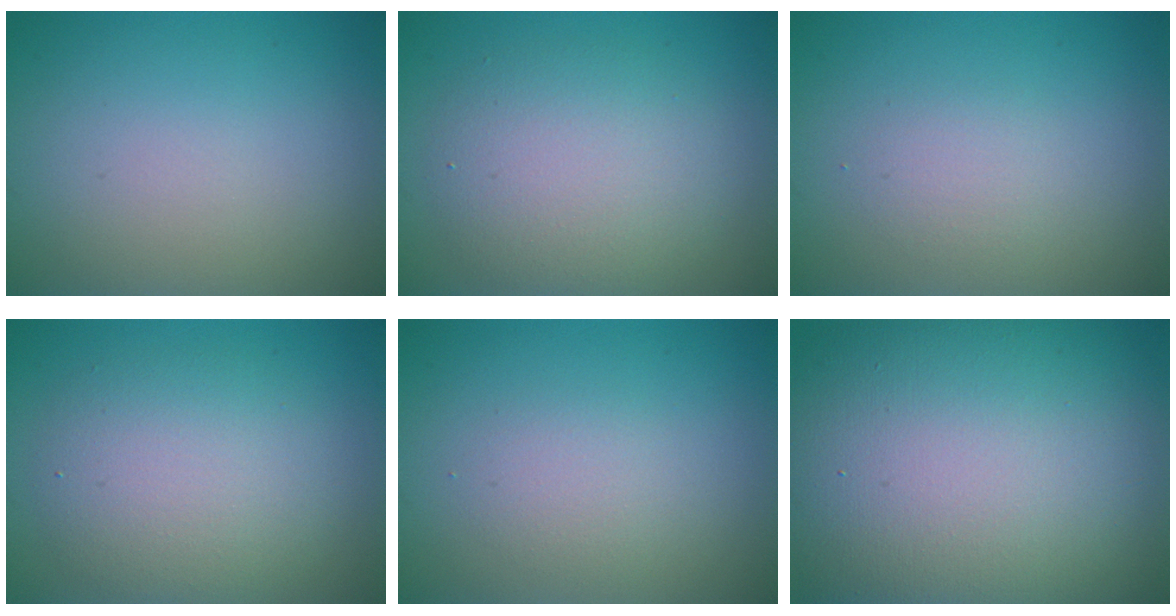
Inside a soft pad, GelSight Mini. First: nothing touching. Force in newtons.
{"total": 5.1, "press": 5.0, "slide": 0.4}
{"total": 1.4, "press": 1.4, "slide": 0.0}
{"total": 5.2, "press": 5.2, "slide": 0.1}
{"total": 1.7, "press": 1.7, "slide": 0.1}
{"total": 19.5, "press": 19.4, "slide": 0.8}